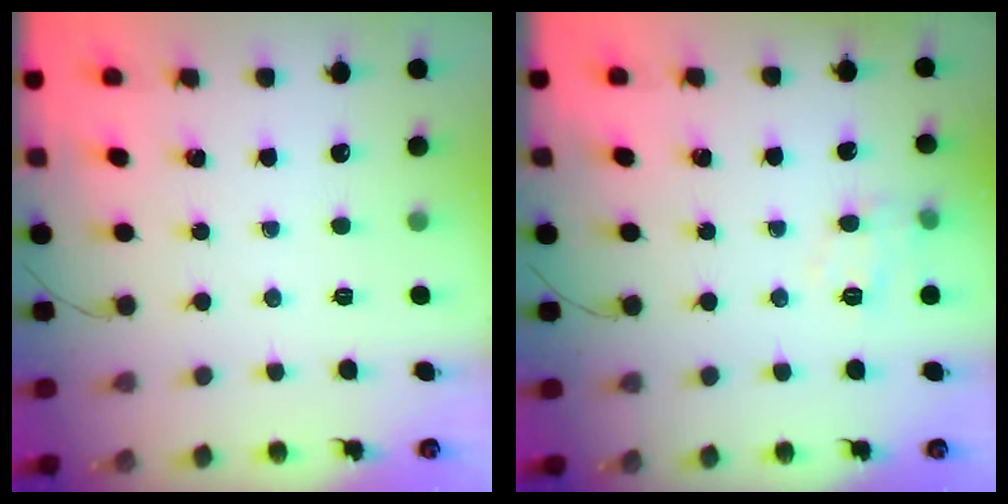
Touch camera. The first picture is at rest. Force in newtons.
{"total": 8.5, "press": 8.5, "slide": 1.0}